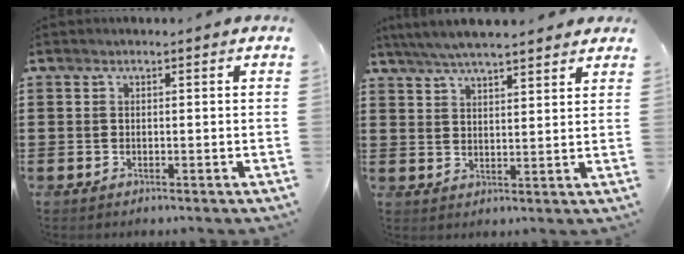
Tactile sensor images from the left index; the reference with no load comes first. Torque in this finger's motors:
{"motor_torque": [1.55, -0.59, 1.05, 0.21]}